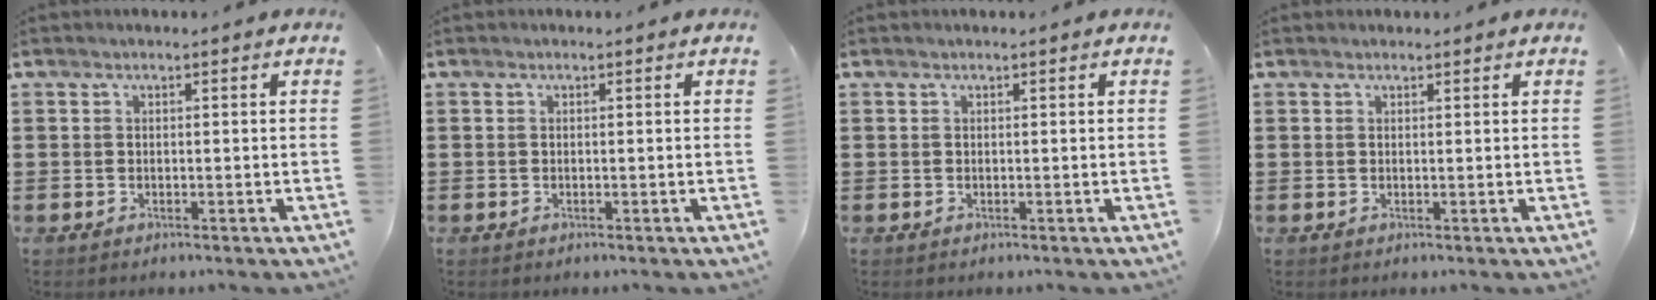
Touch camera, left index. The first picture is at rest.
{"total": 0.0}
{"total": 0.0}
{"total": 0.6, "force": [0.6, 0.2, 0.1], "torque": [-0.004, 0.000, 0.013]}